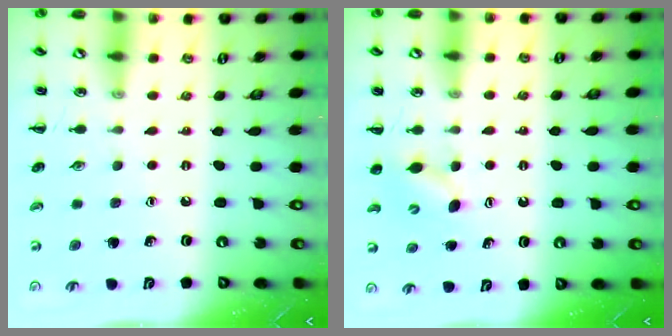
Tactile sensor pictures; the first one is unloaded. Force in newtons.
{"total": 4.6, "press": 4.5, "slide": 0.4}